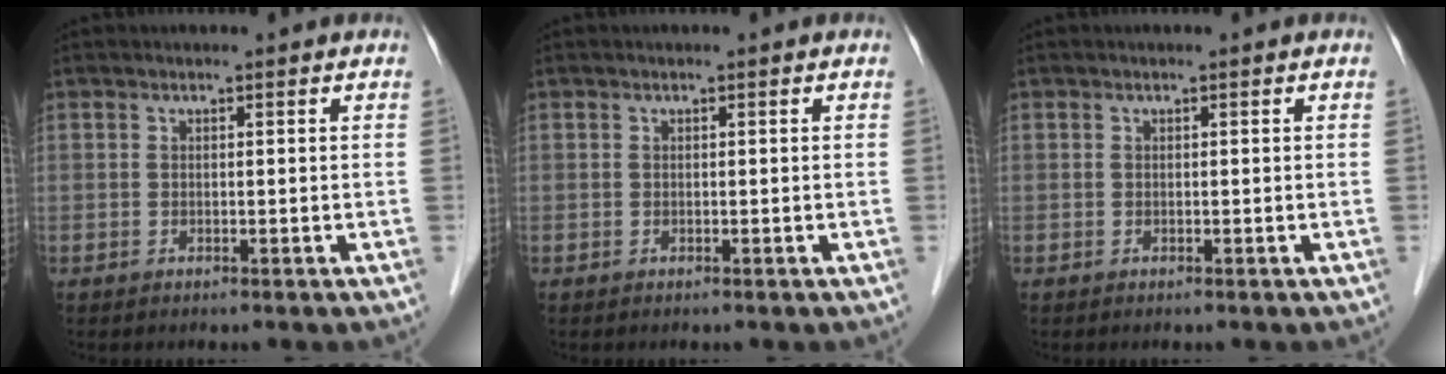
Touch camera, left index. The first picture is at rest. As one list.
[{"total": 0.0}, {"total": 0.0}]